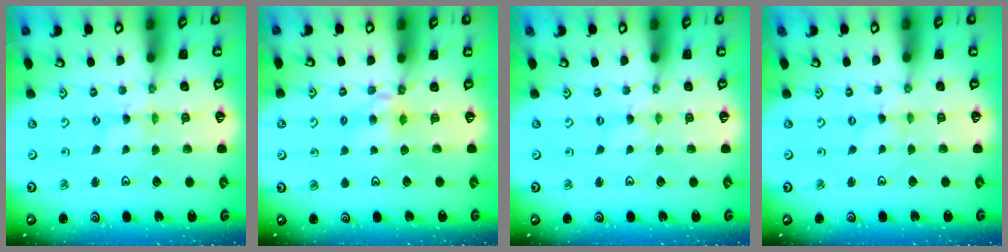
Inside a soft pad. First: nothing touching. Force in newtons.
{"total": 5.7, "press": 5.7, "slide": 0.5}
{"total": 0.0}
{"total": 0.0}